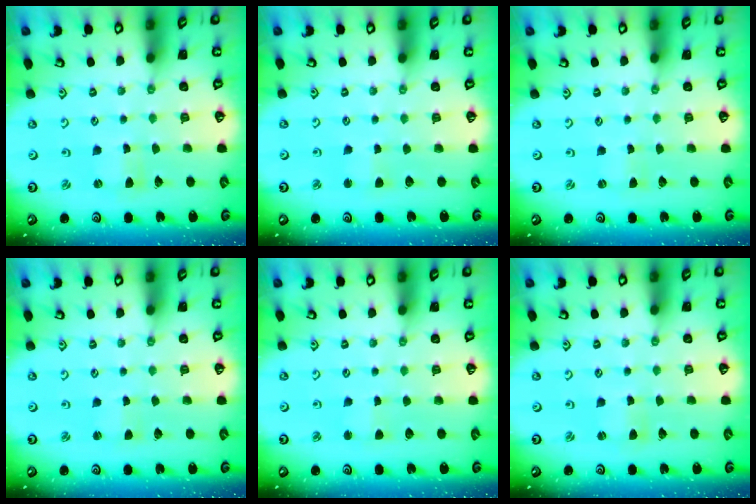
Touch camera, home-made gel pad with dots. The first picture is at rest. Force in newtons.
{"total": 2.5, "press": 2.5, "slide": 0.3}
{"total": 0.0}
{"total": 1.5, "press": 1.5, "slide": 0.3}
{"total": 2.1, "press": 2.1, "slide": 0.2}
{"total": 0.6, "press": 0.6, "slide": 0.1}